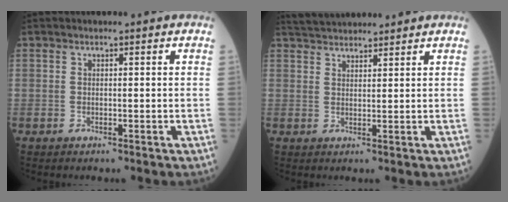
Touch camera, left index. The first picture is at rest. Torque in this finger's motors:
{"motor_torque": [-0.03, -0.73, 0.14, 0.04]}